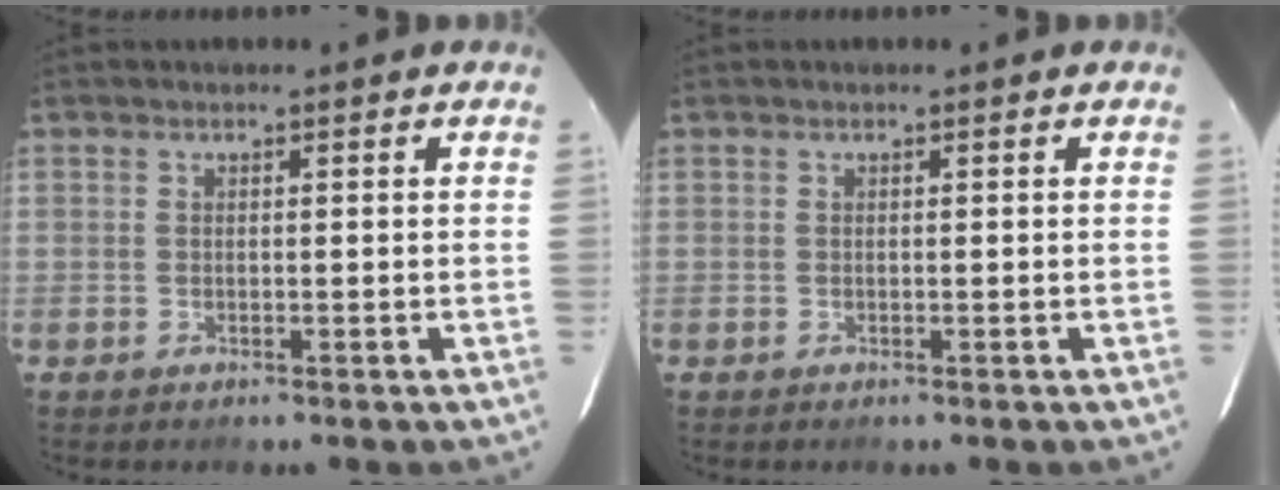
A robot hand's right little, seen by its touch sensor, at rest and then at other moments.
{"total": 0.0}